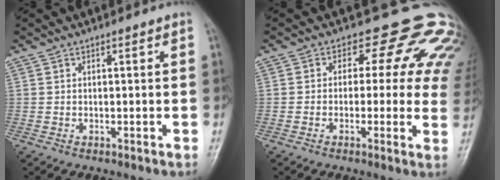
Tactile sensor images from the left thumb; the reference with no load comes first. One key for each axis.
{"total": 15.2, "fx": 7.7, "fy": 9.0, "fz": 9.6, "tx": -0.060, "ty": -0.016, "tz": 0.063}